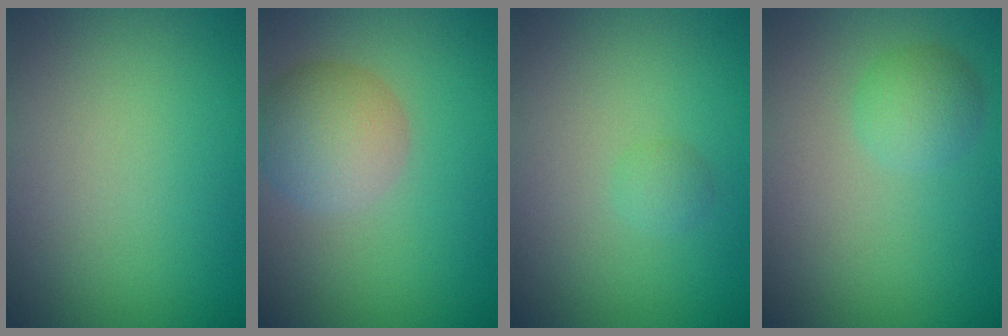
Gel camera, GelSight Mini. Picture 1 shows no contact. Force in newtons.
{"total": 4.4, "press": 4.4, "slide": 0.2}
{"total": 0.8, "press": 0.8, "slide": 0.0}
{"total": 2.2, "press": 2.2, "slide": 0.1}